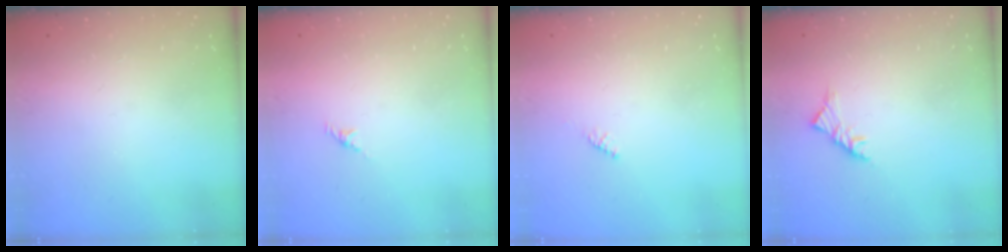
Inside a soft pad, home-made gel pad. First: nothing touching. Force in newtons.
{"total": 2.1, "press": 2.0, "slide": 0.7}
{"total": 1.6, "press": 1.5, "slide": 0.4}
{"total": 3.5, "press": 3.4, "slide": 1.1}